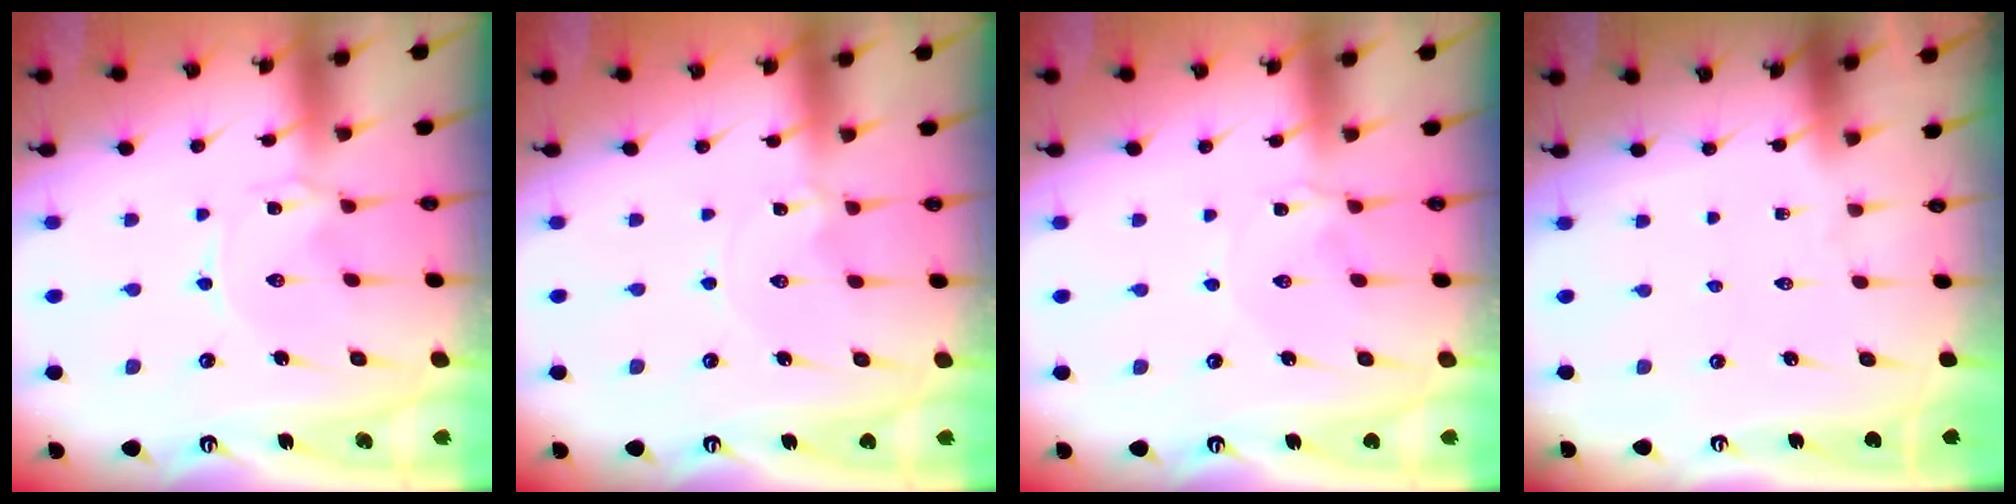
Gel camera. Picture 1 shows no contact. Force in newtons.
{"total": 0.0}
{"total": 1.2, "press": 1.1, "slide": 0.3}
{"total": 0.0}